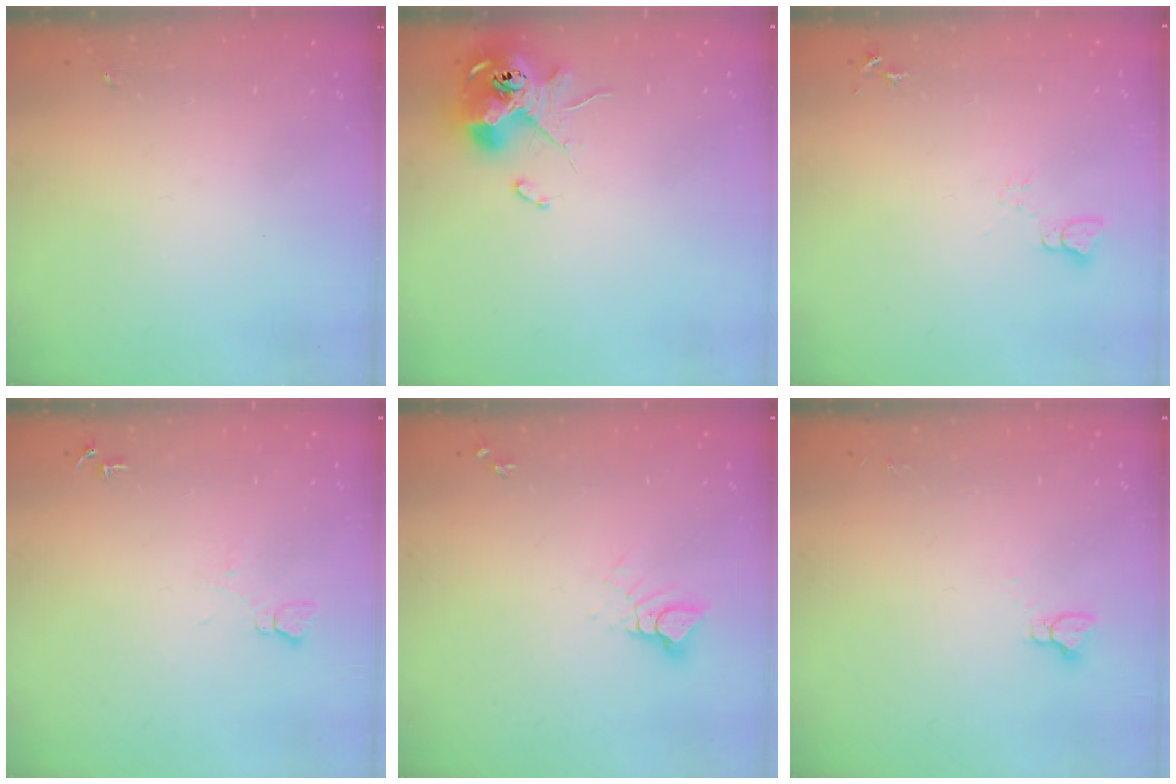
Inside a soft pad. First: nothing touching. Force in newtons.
{"total": 11.4, "press": 11.2, "slide": 1.6}
{"total": 3.7, "press": 3.7, "slide": 0.4}
{"total": 6.6, "press": 6.6, "slide": 0.7}
{"total": 4.0, "press": 3.9, "slide": 0.4}
{"total": 2.9, "press": 2.9, "slide": 0.2}